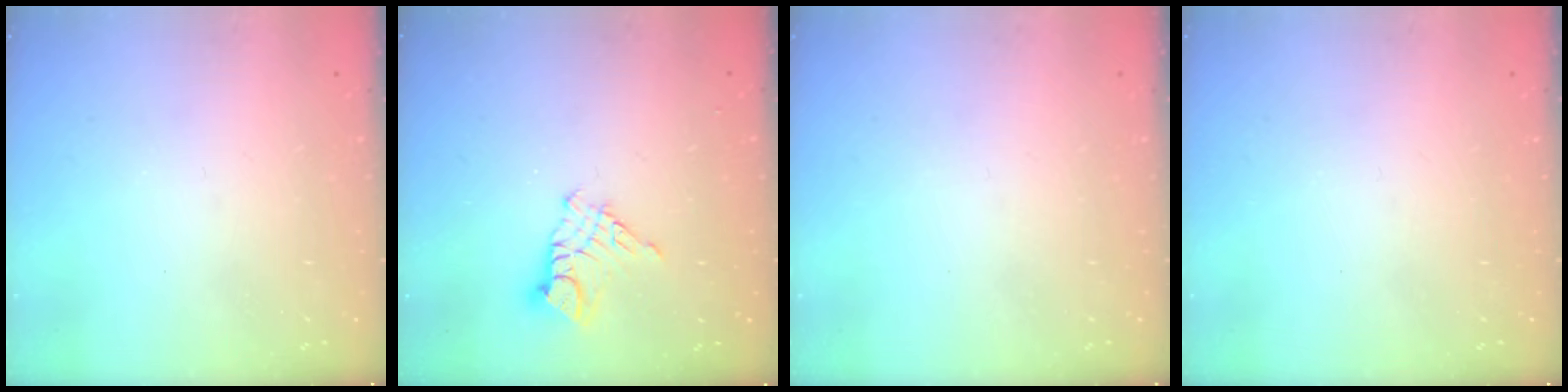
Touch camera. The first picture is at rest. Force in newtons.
{"total": 8.7, "press": 8.6, "slide": 0.8}
{"total": 0.0}
{"total": 0.0}